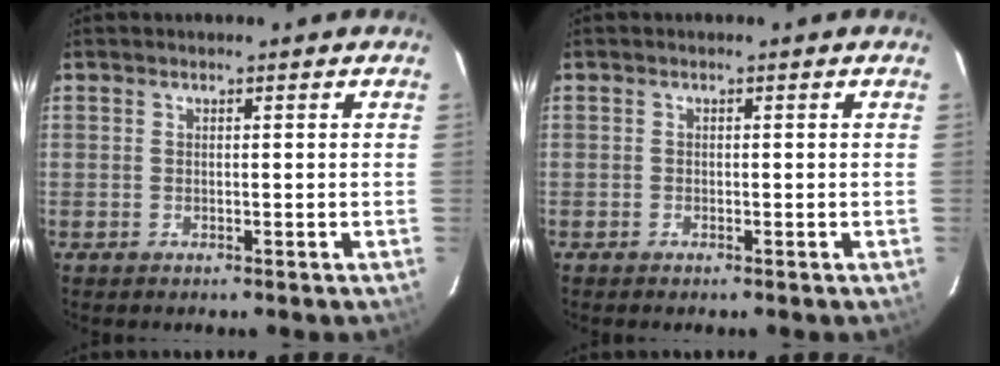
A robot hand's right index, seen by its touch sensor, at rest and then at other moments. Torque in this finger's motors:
{"motor_torque": [-0.01, 0.02, 0.08, 0.00]}